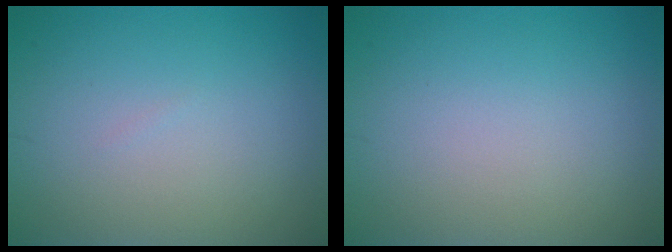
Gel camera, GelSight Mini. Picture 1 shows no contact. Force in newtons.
{"total": 0.0}